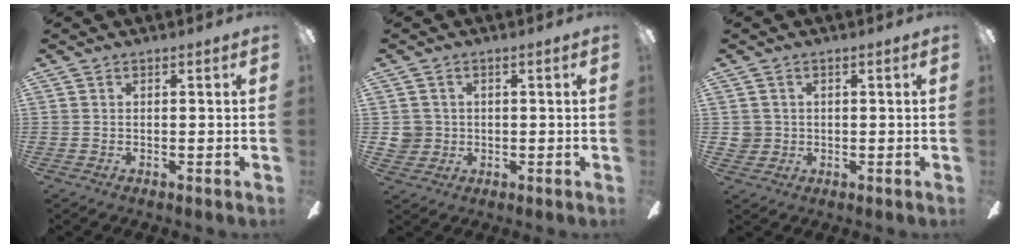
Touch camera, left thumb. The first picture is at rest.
{"total": 4.2, "force": [0.4, 4.1, 0.6], "torque": [-0.013, 0.009, 0.009]}
{"total": 3.0, "force": [0.5, 3.0, 0.2], "torque": [-0.005, 0.004, 0.009]}